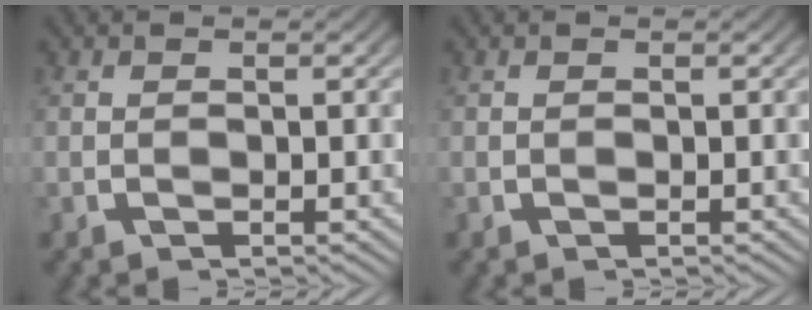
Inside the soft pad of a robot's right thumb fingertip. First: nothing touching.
{"total": 0.0}